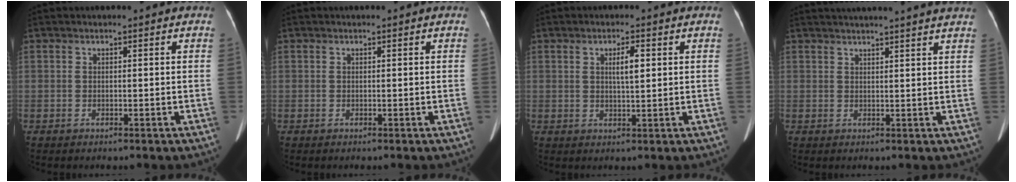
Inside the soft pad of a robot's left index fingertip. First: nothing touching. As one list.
[{"total": 0.0}, {"total": 2.6, "force": [0.4, 0.3, 2.5], "torque": [-0.040, -0.004, 0.011]}, {"total": 13.8, "force": [12.7, -0.7, 5.3], "torque": [-0.083, -0.008, 0.152]}]